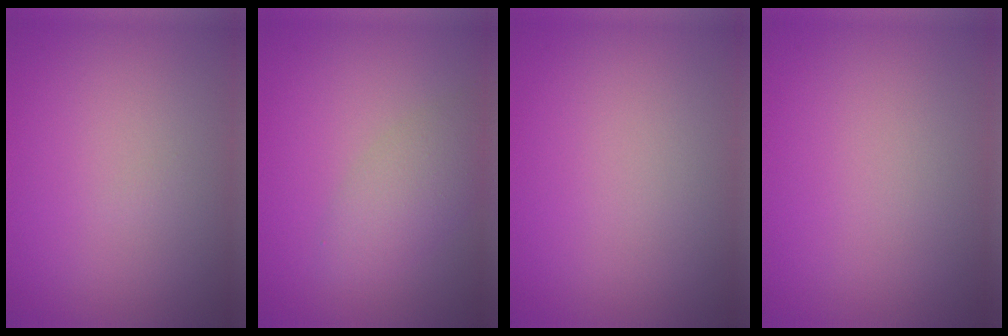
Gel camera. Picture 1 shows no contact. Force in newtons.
{"total": 3.2, "press": 3.2, "slide": 0.2}
{"total": 0.0}
{"total": 0.0}